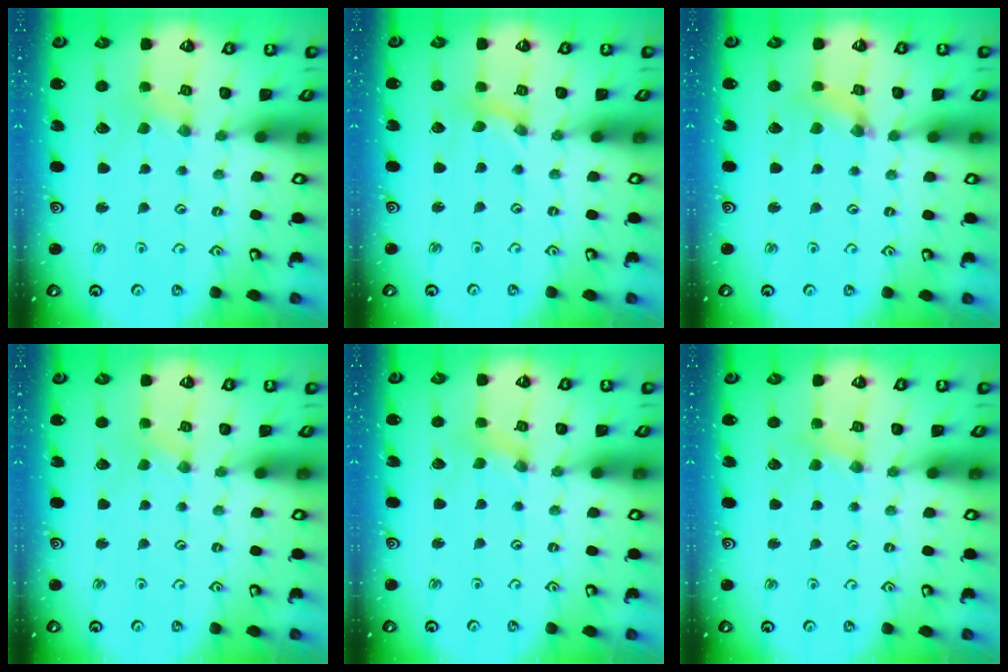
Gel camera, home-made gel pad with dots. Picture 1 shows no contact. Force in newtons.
{"total": 0.0}
{"total": 2.1, "press": 2.1, "slide": 0.4}
{"total": 0.0}
{"total": 0.0}
{"total": 3.0, "press": 3.0, "slide": 0.4}